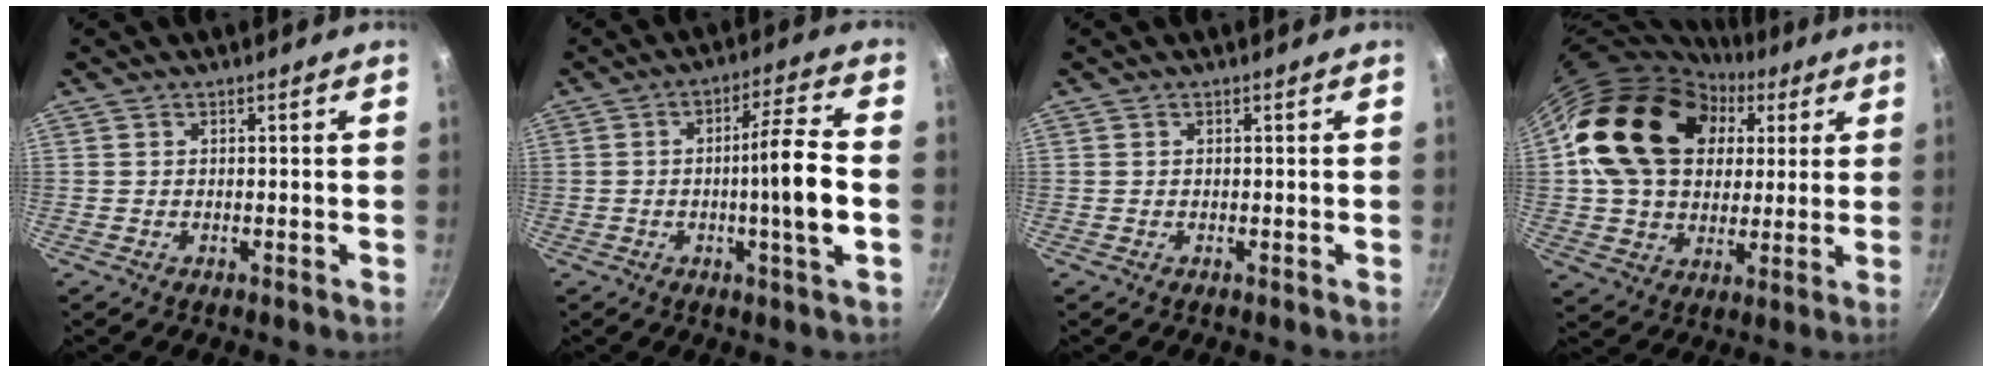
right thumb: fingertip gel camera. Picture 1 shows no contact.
{"total": 10.3, "force": [-1.5, 0.4, 10.2], "torque": [-0.163, 0.021, -0.026]}
{"total": 0.0}
{"total": 22.6, "force": [6.0, 17.0, 13.5], "torque": [-0.196, 0.019, 0.103]}